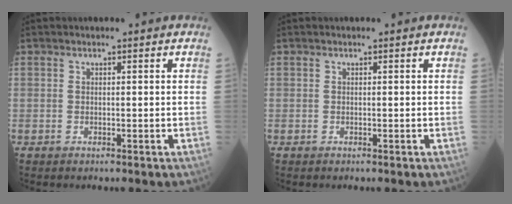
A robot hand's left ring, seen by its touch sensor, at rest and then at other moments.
{"total": 0.0}